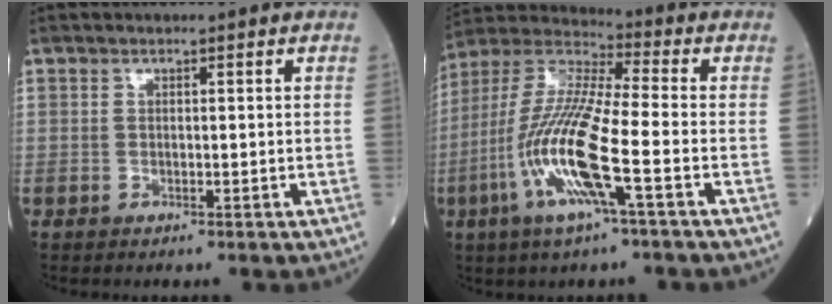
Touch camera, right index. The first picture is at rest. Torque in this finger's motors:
{"motor_torque": [1.86, -0.28, 1.05, 0.21]}